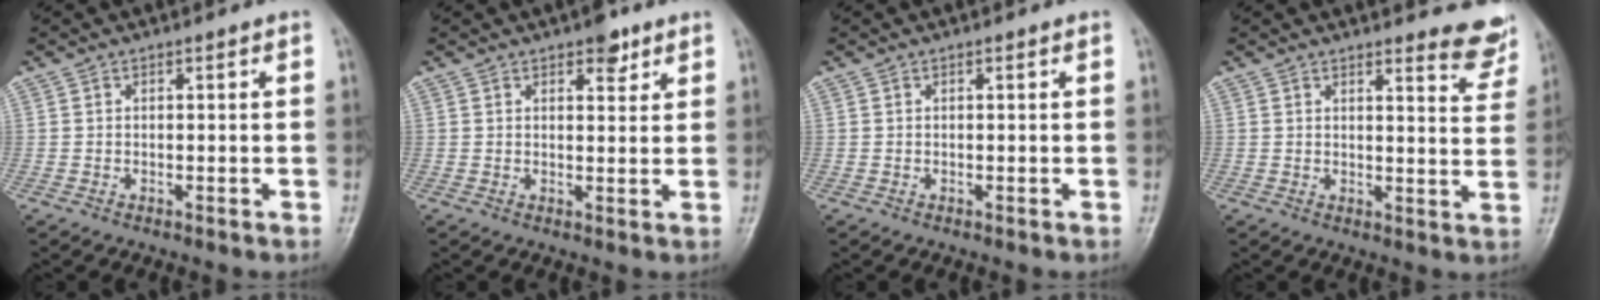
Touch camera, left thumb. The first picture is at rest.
{"total": 4.0, "force": [2.6, 1.9, 2.4], "torque": [-0.015, -0.011, 0.033]}
{"total": 0.0}
{"total": 6.6, "force": [6.1, 1.4, 2.2], "torque": [-0.003, -0.051, 0.055]}